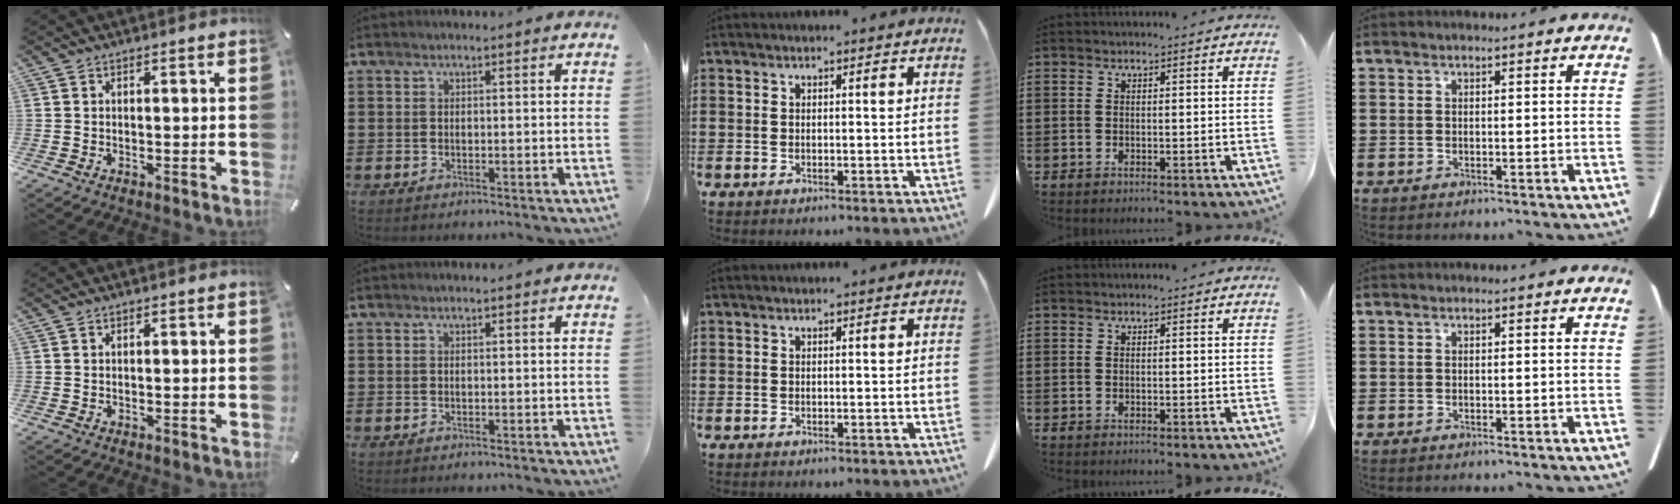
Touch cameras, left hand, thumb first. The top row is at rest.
{}